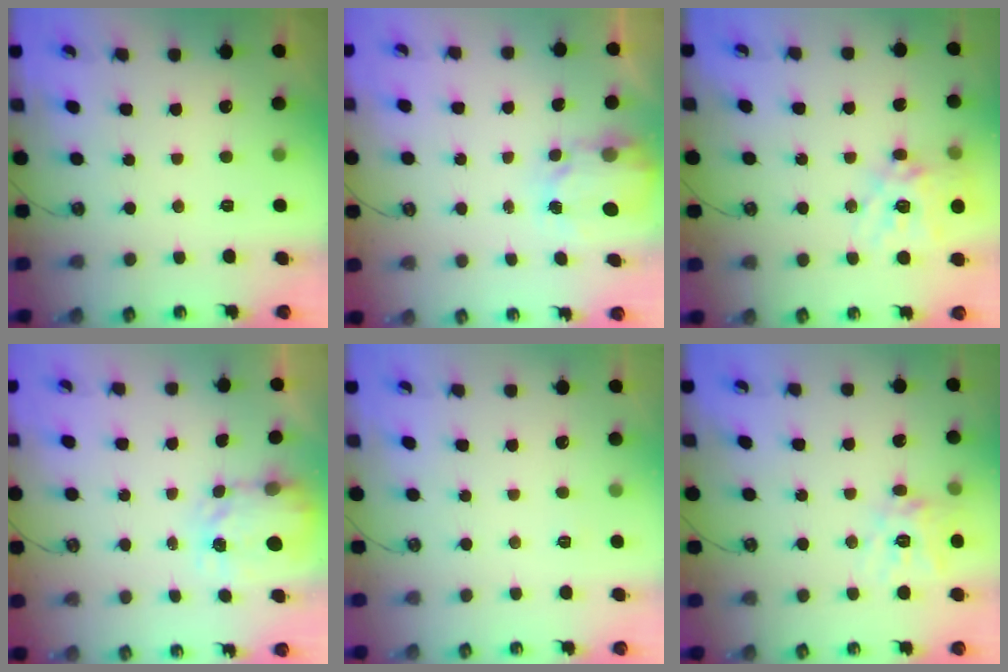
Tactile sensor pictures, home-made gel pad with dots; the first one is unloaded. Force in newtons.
{"total": 4.1, "press": 4.1, "slide": 0.1}
{"total": 16.7, "press": 16.6, "slide": 1.6}
{"total": 3.7, "press": 3.7, "slide": 0.4}
{"total": 2.8, "press": 2.8, "slide": 0.3}
{"total": 12.4, "press": 12.3, "slide": 1.6}